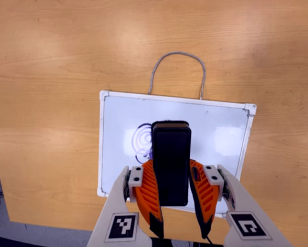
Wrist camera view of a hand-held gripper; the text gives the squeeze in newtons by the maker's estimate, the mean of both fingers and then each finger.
{"total": 10.8, "left": 7.4, "right": 14.2}